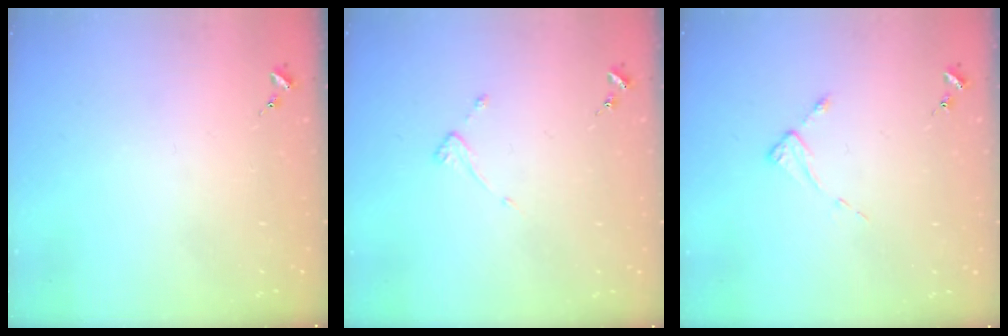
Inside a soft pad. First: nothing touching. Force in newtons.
{"total": 3.5, "press": 3.5, "slide": 0.3}
{"total": 2.6, "press": 2.6, "slide": 0.4}